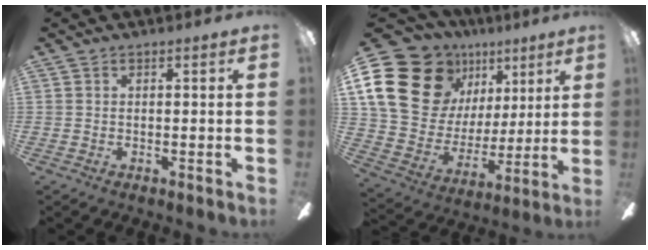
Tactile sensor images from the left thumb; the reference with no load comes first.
{"total": 24.7, "force": [11.7, 17.6, 12.7], "torque": [-0.248, -0.054, 0.232]}